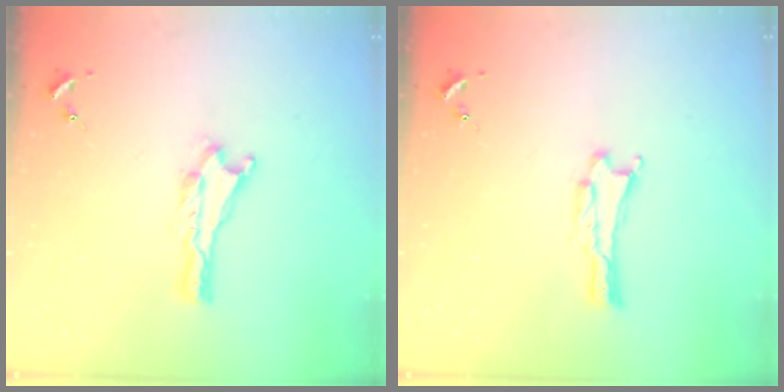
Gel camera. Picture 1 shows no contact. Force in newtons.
{"total": 0.6, "press": 0.6, "slide": 0.1}